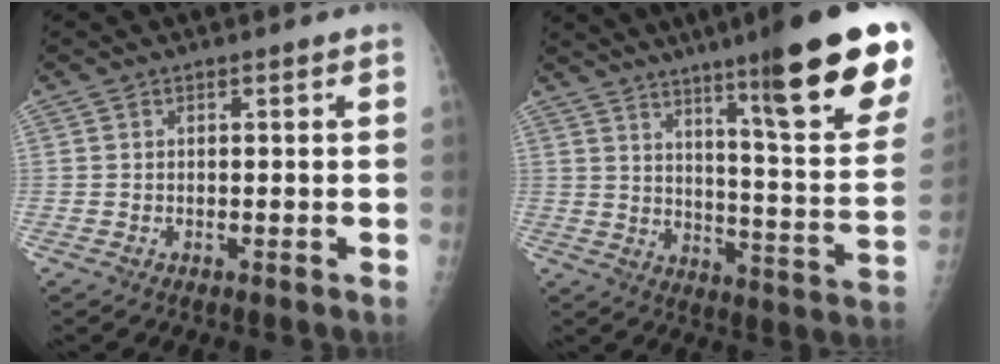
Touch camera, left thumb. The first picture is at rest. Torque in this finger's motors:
{"motor_torque": [2.72, 2.29, 1.34, -1.44, 0.32]}